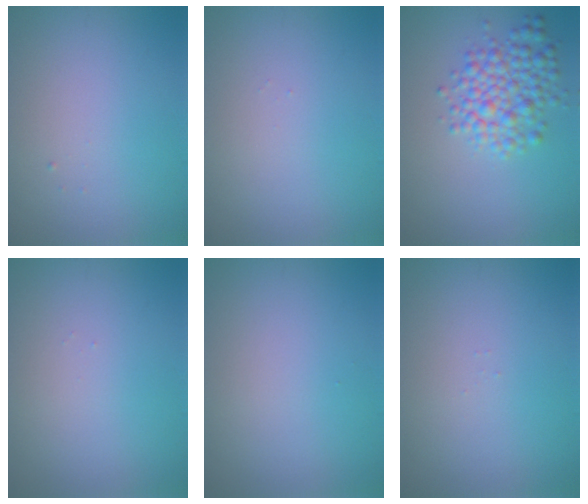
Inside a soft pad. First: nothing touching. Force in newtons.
{"total": 0.0}
{"total": 4.5, "press": 4.5, "slide": 0.1}
{"total": 0.0}
{"total": 0.0}
{"total": 0.0}